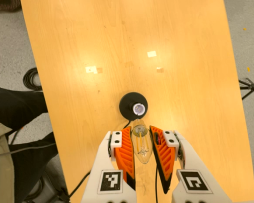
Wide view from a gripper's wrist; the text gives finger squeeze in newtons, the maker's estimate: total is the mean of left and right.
{"total": 17.1, "left": 18.2, "right": 16.1}